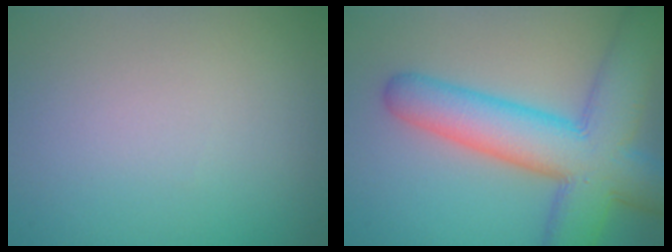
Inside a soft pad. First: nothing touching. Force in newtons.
{"total": 10.4, "press": 10.4, "slide": 0.2}